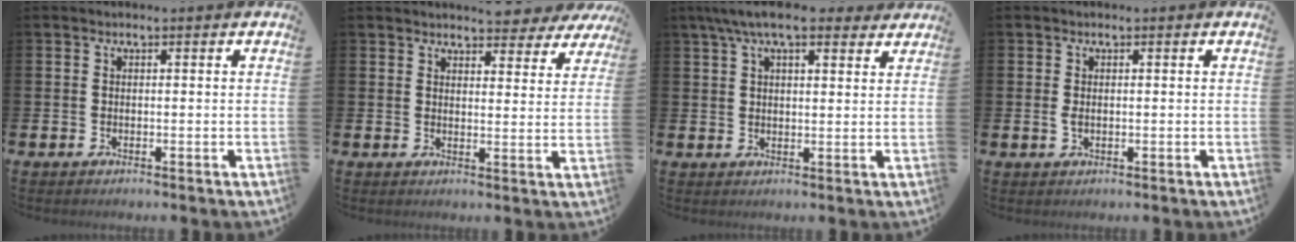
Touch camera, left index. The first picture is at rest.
{"total": 4.5, "force": [4.4, 0.9, 0.4], "torque": [-0.004, -0.028, 0.078]}
{"total": 7.2, "force": [5.8, 2.2, 3.5], "torque": [-0.071, -0.011, 0.104]}
{"total": 1.0, "force": [0.1, 0.5, 0.9], "torque": [-0.021, 0.003, 0.001]}